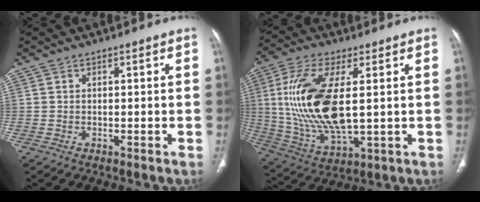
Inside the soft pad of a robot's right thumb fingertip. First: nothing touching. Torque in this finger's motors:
{"motor_torque": [-0.86, 2.36, 1.47, 1.30, 0.29]}